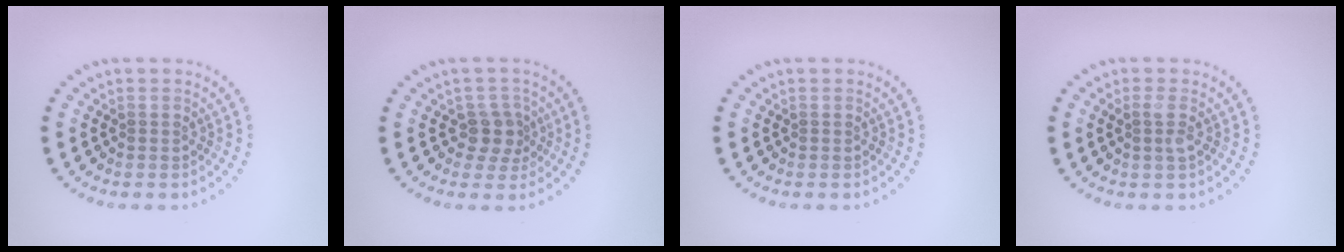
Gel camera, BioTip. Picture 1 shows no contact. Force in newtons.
{"total": 2.3, "press": 1.9, "slide": 1.3}
{"total": 0.0}
{"total": 1.2, "press": 1.1, "slide": 0.5}